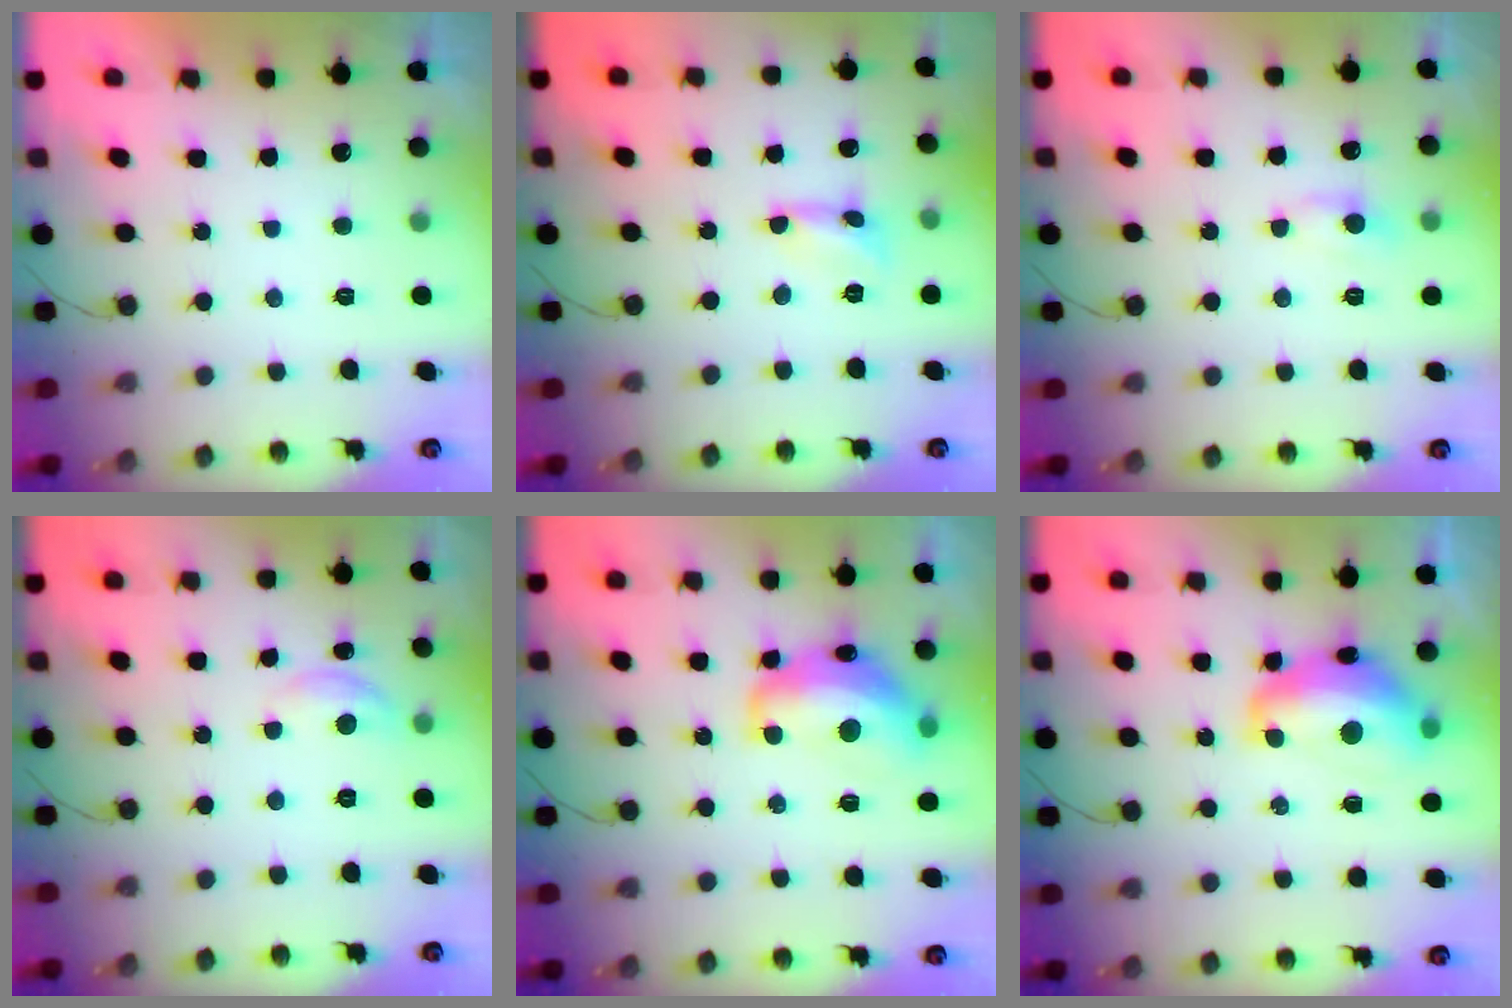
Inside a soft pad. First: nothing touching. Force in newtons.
{"total": 2.4, "press": 2.4, "slide": 0.2}
{"total": 4.6, "press": 4.5, "slide": 0.6}
{"total": 6.0, "press": 5.9, "slide": 0.5}
{"total": 15.6, "press": 15.6, "slide": 1.1}
{"total": 13.7, "press": 13.6, "slide": 1.2}